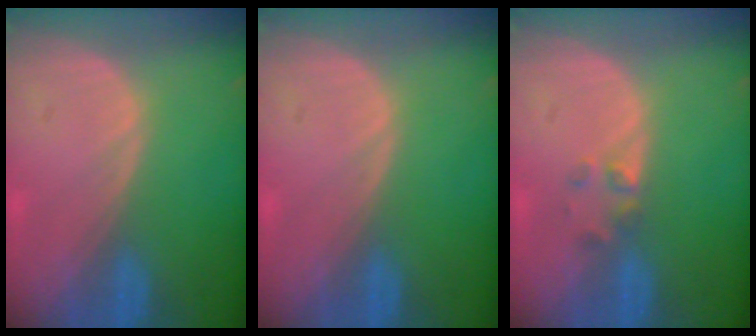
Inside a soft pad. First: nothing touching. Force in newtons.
{"total": 0.0}
{"total": 1.9, "press": 1.7, "slide": 0.8}